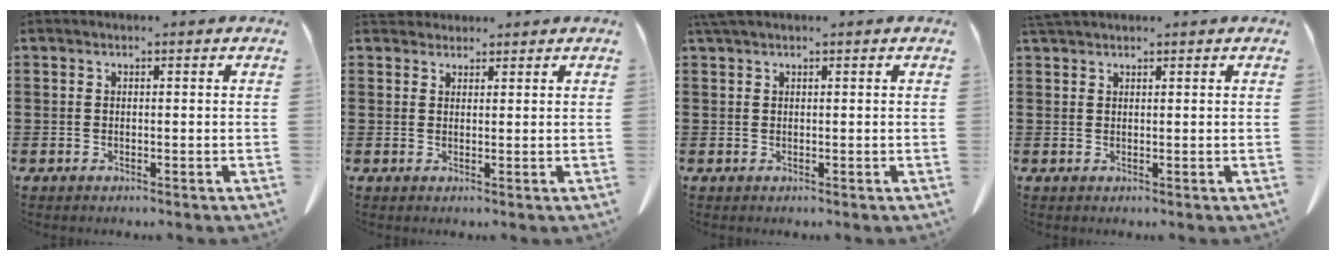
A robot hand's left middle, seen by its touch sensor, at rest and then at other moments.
{"total": 2.3, "force": [2.1, 0.9, 0.4], "torque": [-0.007, -0.001, 0.041]}
{"total": 1.3, "force": [0.9, 0.1, 0.9], "torque": [-0.022, -0.001, 0.019]}
{"total": 1.6, "force": [1.5, 0.3, 0.6], "torque": [-0.017, -0.001, 0.030]}